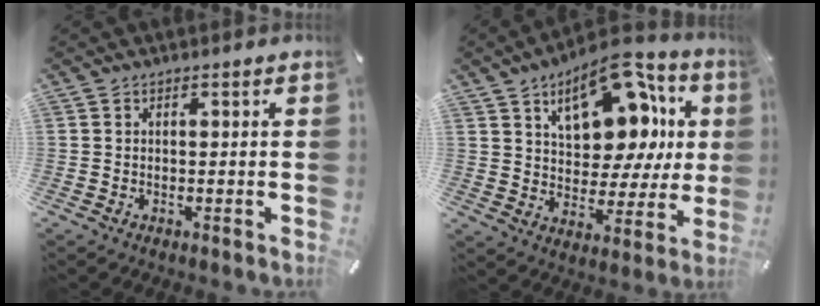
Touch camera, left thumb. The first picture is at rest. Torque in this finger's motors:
{"motor_torque": [2.52, 2.49, 2.20, -0.57, 0.25]}